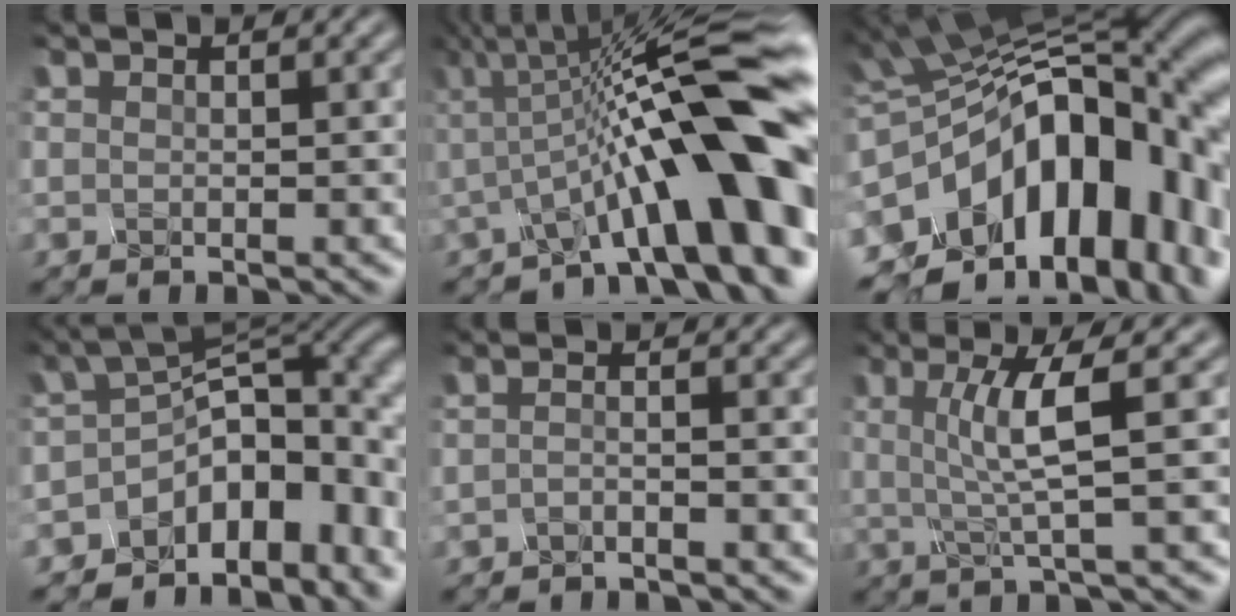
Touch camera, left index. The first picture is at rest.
{"total": 14.8, "force": [-1.9, 3.3, 14.3], "torque": [-0.178, 0.028, -0.043]}
{"total": 18.3, "force": [-4.2, 11.1, 13.9], "torque": [-0.194, -0.004, -0.067]}
{"total": 11.5, "force": [-5.1, 7.5, 7.1], "torque": [-0.074, -0.008, -0.091]}
{"total": 1.3, "force": [-1.1, 0.1, 0.8], "torque": [-0.013, -0.012, -0.034]}
{"total": 4.3, "force": [0.4, 0.3, 4.2], "torque": [-0.075, 0.001, 0.009]}